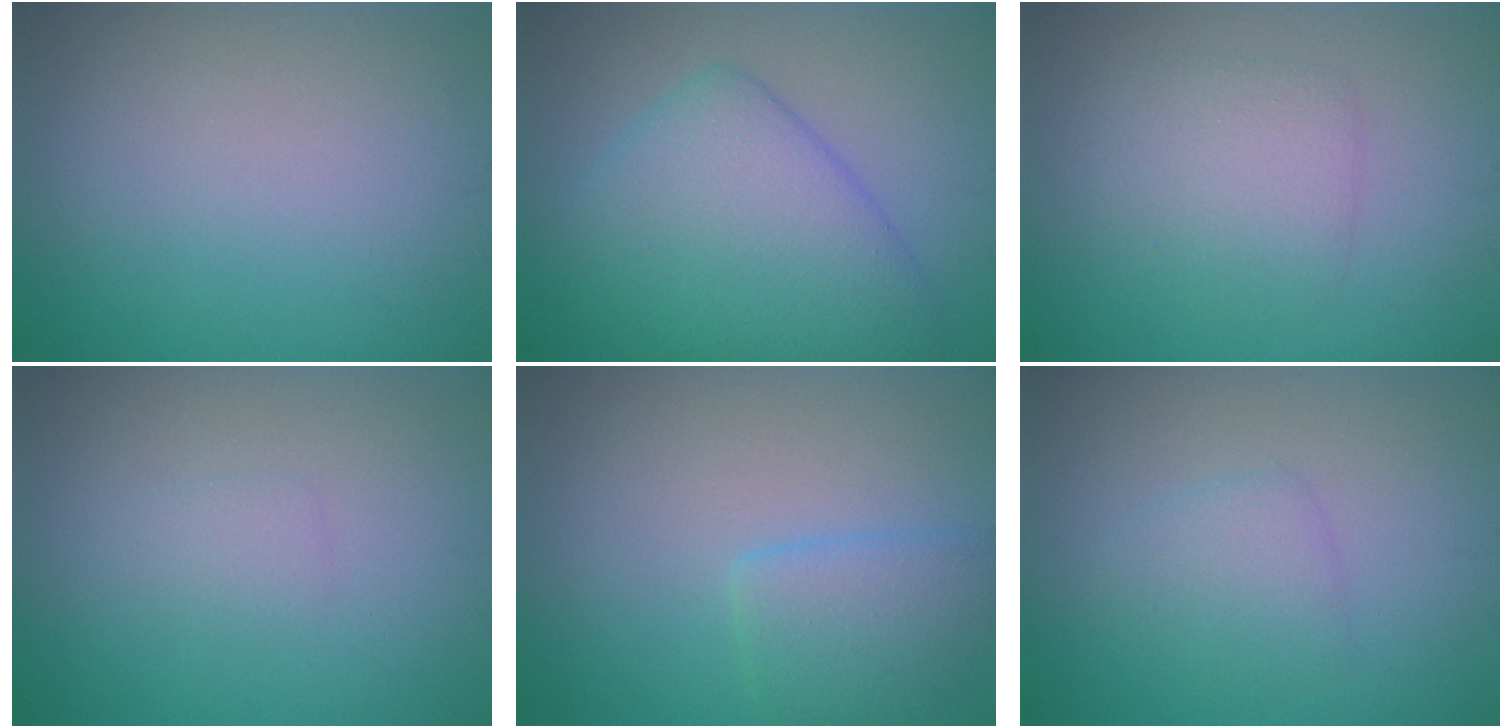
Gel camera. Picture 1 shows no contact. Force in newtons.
{"total": 7.8, "press": 7.8, "slide": 0.0}
{"total": 2.8, "press": 2.8, "slide": 0.0}
{"total": 0.9, "press": 0.9, "slide": 0.1}
{"total": 2.8, "press": 2.8, "slide": 0.3}
{"total": 2.0, "press": 2.0, "slide": 0.2}